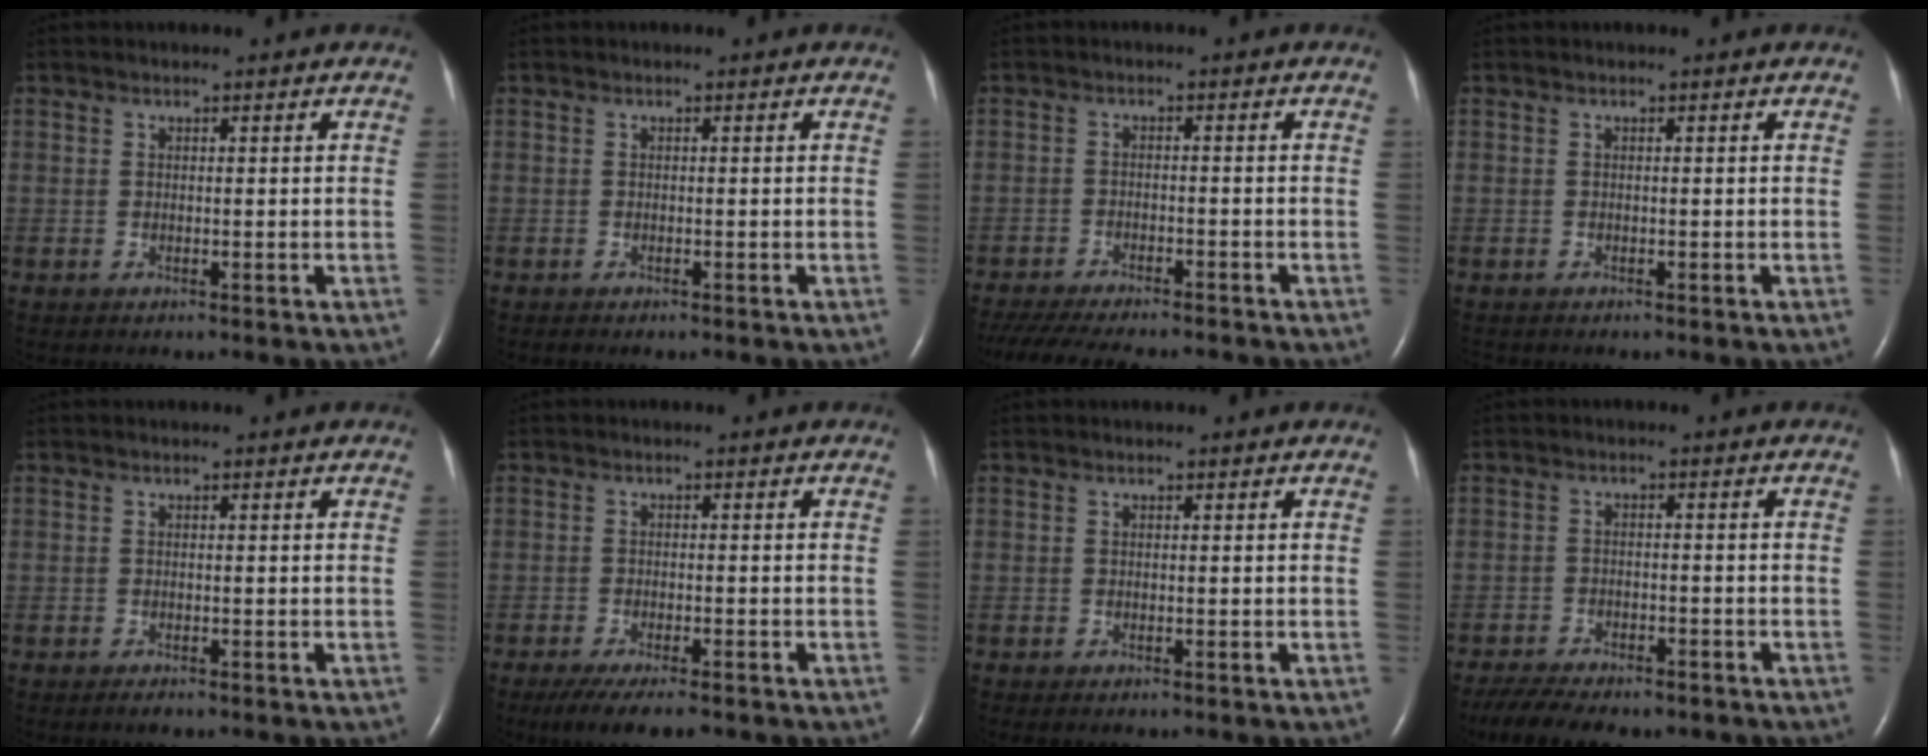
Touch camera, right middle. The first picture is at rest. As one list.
[{"total": 0.9, "force": [-0.8, 0.2, 0.5], "torque": [-0.009, -0.002, -0.008]}, {"total": 16.2, "force": [-14.1, 3.3, 7.2], "torque": [-0.162, -0.029, -0.198]}, {"total": 0.0}, {"total": 0.7, "force": [-0.6, 0.2, 0.4], "torque": [-0.010, -0.002, -0.007]}, {"total": 8.2, "force": [-6.3, 1.8, 5.0], "torque": [-0.076, -0.016, -0.095]}, {"total": 0.0}, {"total": 10.8, "force": [-8.9, 3.4, 5.1], "torque": [-0.089, -0.003, -0.129]}]